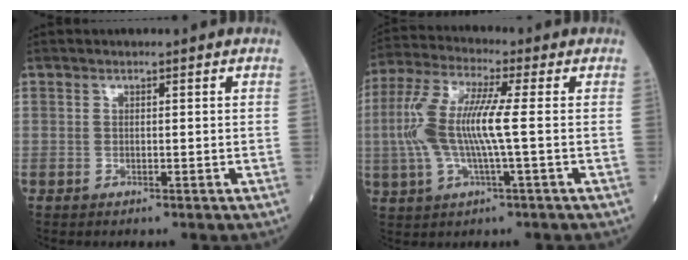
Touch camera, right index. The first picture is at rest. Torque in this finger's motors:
{"motor_torque": [1.68, 0.02, 0.86, 0.21]}